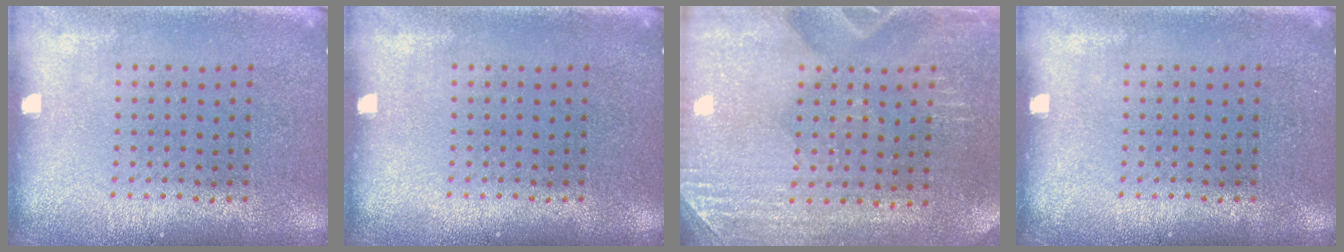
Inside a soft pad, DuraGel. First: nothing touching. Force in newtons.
{"total": 0.0}
{"total": 2.9, "press": 2.8, "slide": 0.9}
{"total": 0.0}